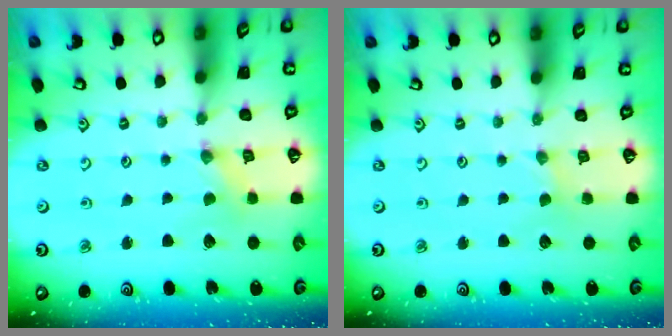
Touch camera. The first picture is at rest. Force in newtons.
{"total": 0.0}